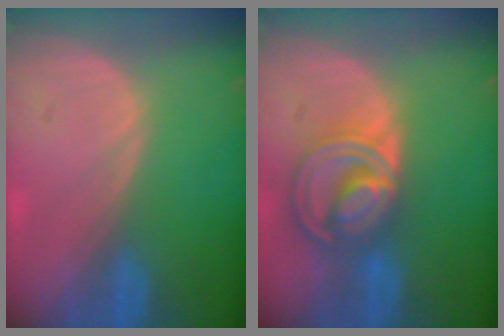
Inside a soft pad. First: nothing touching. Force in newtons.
{"total": 8.6, "press": 7.3, "slide": 4.6}